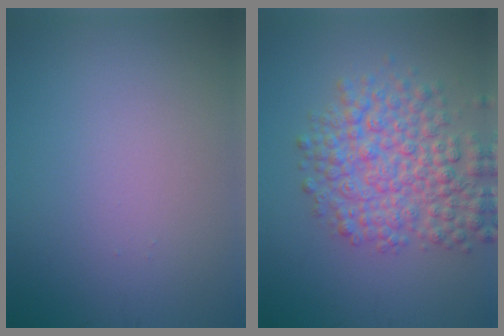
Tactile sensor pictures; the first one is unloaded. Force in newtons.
{"total": 6.8, "press": 6.8, "slide": 0.3}